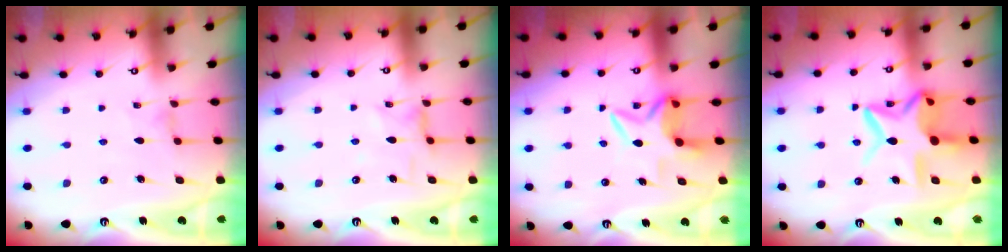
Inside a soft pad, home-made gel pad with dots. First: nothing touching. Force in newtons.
{"total": 2.0, "press": 2.0, "slide": 0.4}
{"total": 6.9, "press": 6.9, "slide": 0.6}
{"total": 16.0, "press": 16.0, "slide": 1.7}